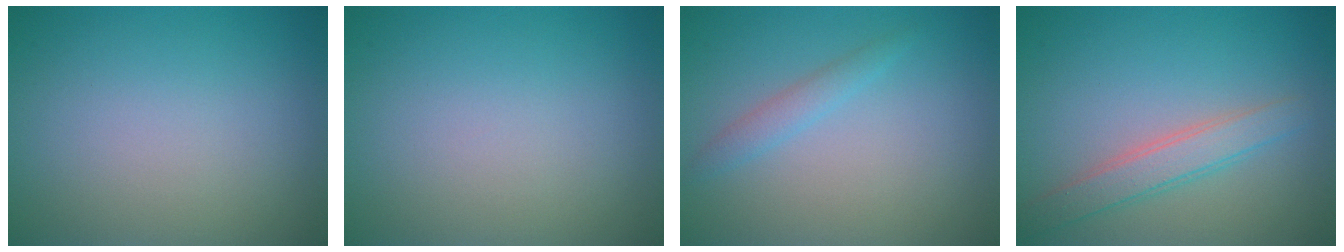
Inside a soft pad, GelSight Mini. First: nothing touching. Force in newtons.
{"total": 0.0}
{"total": 1.5, "press": 1.5, "slide": 0.1}
{"total": 2.8, "press": 2.8, "slide": 0.2}